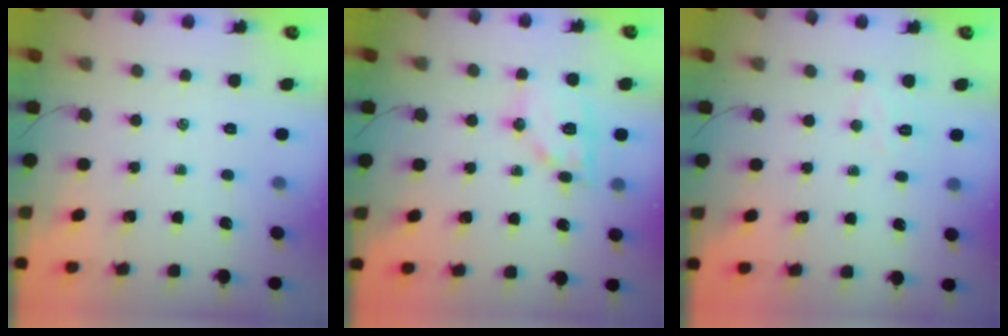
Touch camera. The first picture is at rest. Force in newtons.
{"total": 11.3, "press": 11.3, "slide": 0.9}
{"total": 5.2, "press": 5.0, "slide": 1.1}